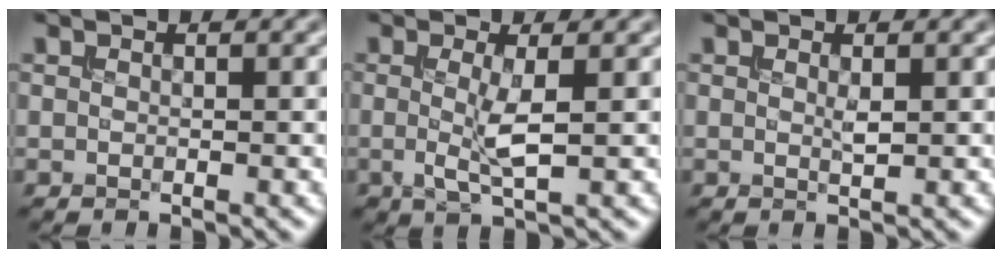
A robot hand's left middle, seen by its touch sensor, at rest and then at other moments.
{"total": 2.7, "force": [-0.1, 0.5, 2.7], "torque": [-0.060, -0.006, -0.002]}
{"total": 0.7, "force": [0.1, 0.0, 0.6], "torque": [-0.015, -0.001, 0.002]}